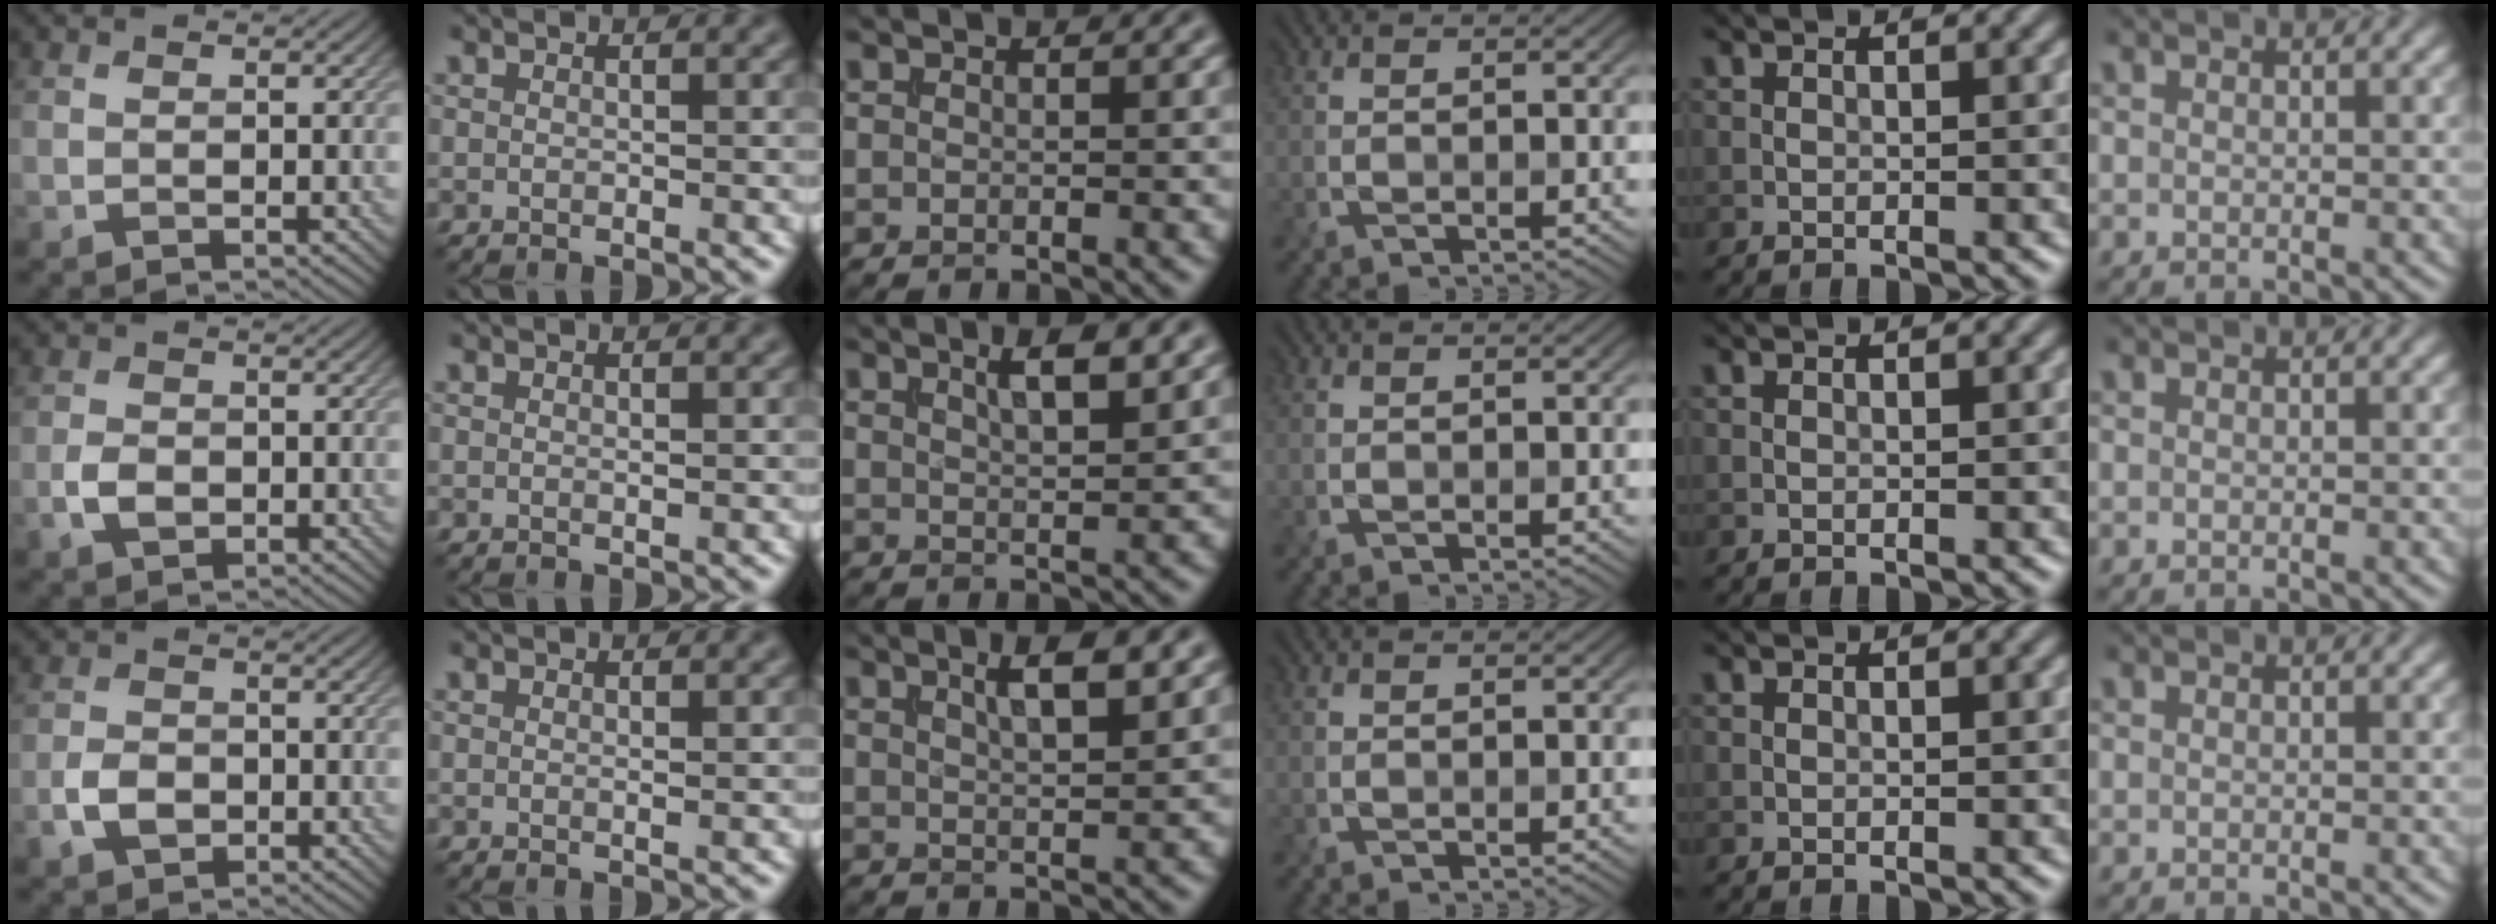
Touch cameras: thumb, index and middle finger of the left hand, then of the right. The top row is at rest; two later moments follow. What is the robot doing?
{"motion": "extract", "object": "file holder"}